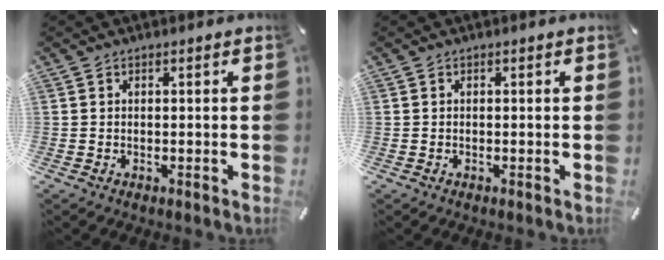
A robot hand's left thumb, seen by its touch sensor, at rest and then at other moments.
{"total": 0.0}